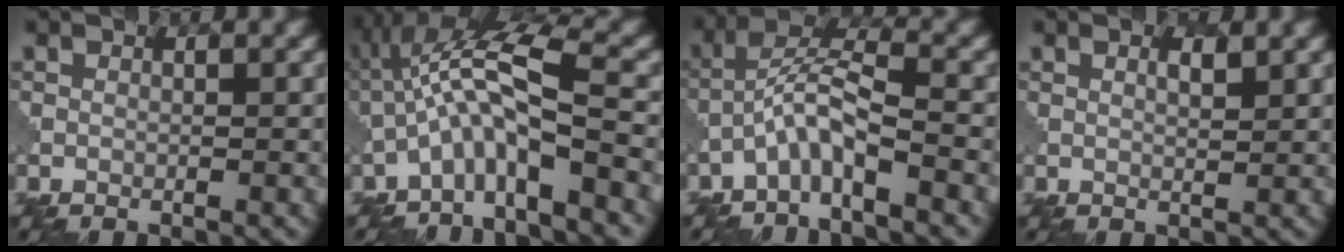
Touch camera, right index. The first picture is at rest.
{"total": 6.6, "force": [-2.2, 1.2, 6.1], "torque": [-0.118, 0.023, -0.051]}
{"total": 4.3, "force": [-2.6, 0.7, 3.3], "torque": [-0.066, 0.015, -0.058]}
{"total": 1.2, "force": [0.7, 0.3, 0.9], "torque": [-0.019, -0.001, 0.012]}